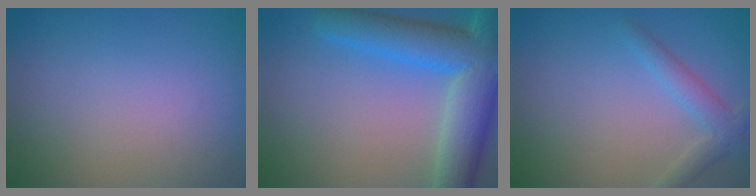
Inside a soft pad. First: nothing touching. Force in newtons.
{"total": 9.6, "press": 9.6, "slide": 0.4}
{"total": 2.5, "press": 2.5, "slide": 0.1}